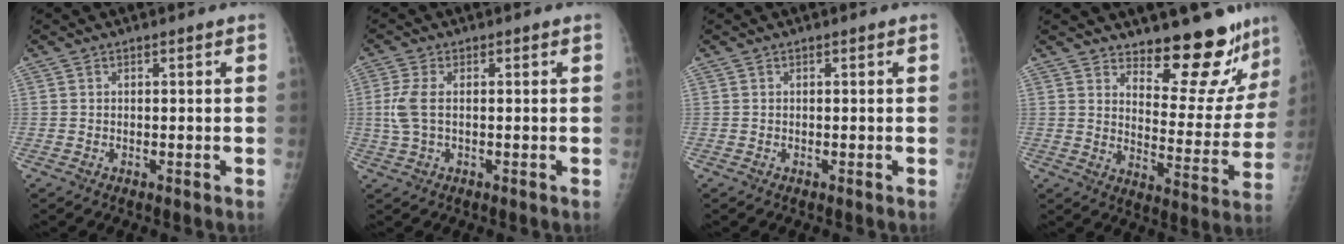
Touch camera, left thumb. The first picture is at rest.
{"total": 4.3, "force": [0.0, 2.2, 3.7], "torque": [-0.109, 0.005, -0.002]}
{"total": 0.0}
{"total": 15.6, "force": [13.9, 4.4, 5.7], "torque": [-0.023, -0.131, 0.182]}